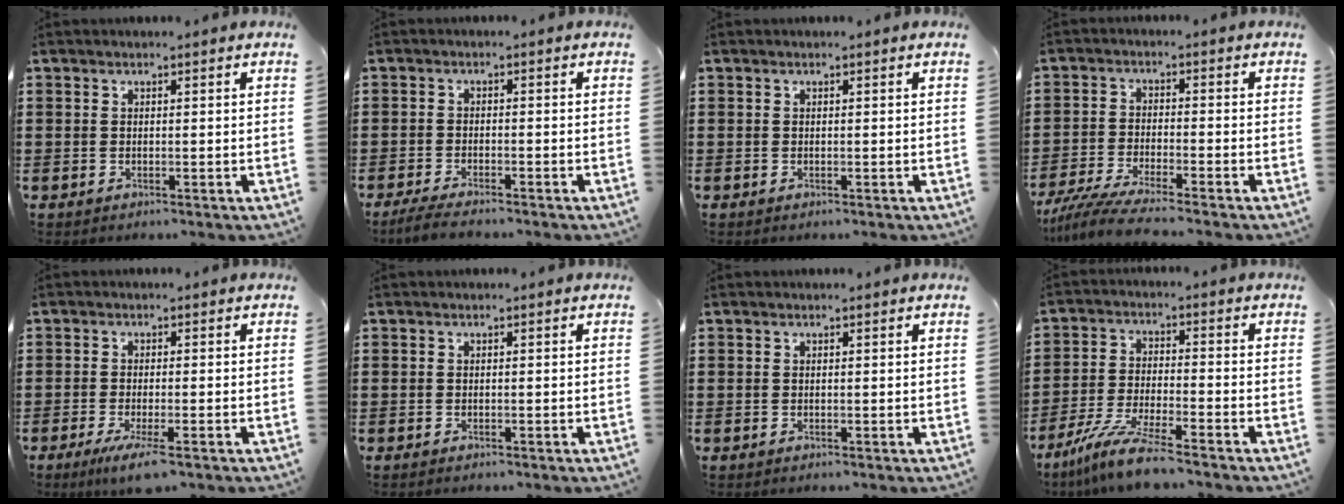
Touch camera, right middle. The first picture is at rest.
{"total": 2.7, "force": [-2.4, 0.1, 1.2], "torque": [-0.027, -0.001, -0.049]}
{"total": 0.0}
{"total": 5.5, "force": [-5.1, -0.2, 2.2], "torque": [-0.064, -0.023, -0.104]}
{"total": 3.8, "force": [-2.2, 0.2, 3.2], "torque": [-0.065, -0.013, -0.039]}
{"total": 0.0}
{"total": 0.0}
{"total": 8.0, "force": [-6.9, 0.0, 4.1], "torque": [-0.093, -0.011, -0.136]}